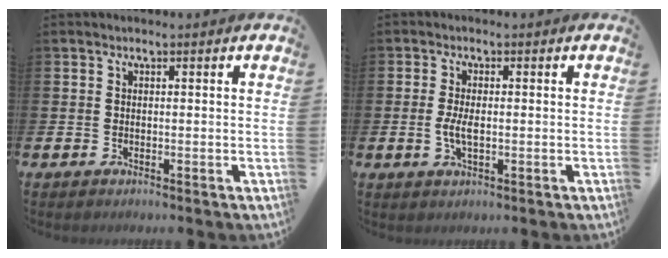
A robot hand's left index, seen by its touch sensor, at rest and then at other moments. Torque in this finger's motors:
{"motor_torque": [0.69, 0.09, 0.03, 0.03]}